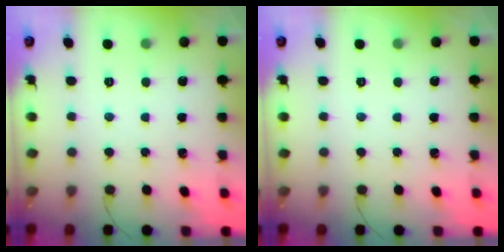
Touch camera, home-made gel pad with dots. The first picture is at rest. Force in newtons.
{"total": 0.0}